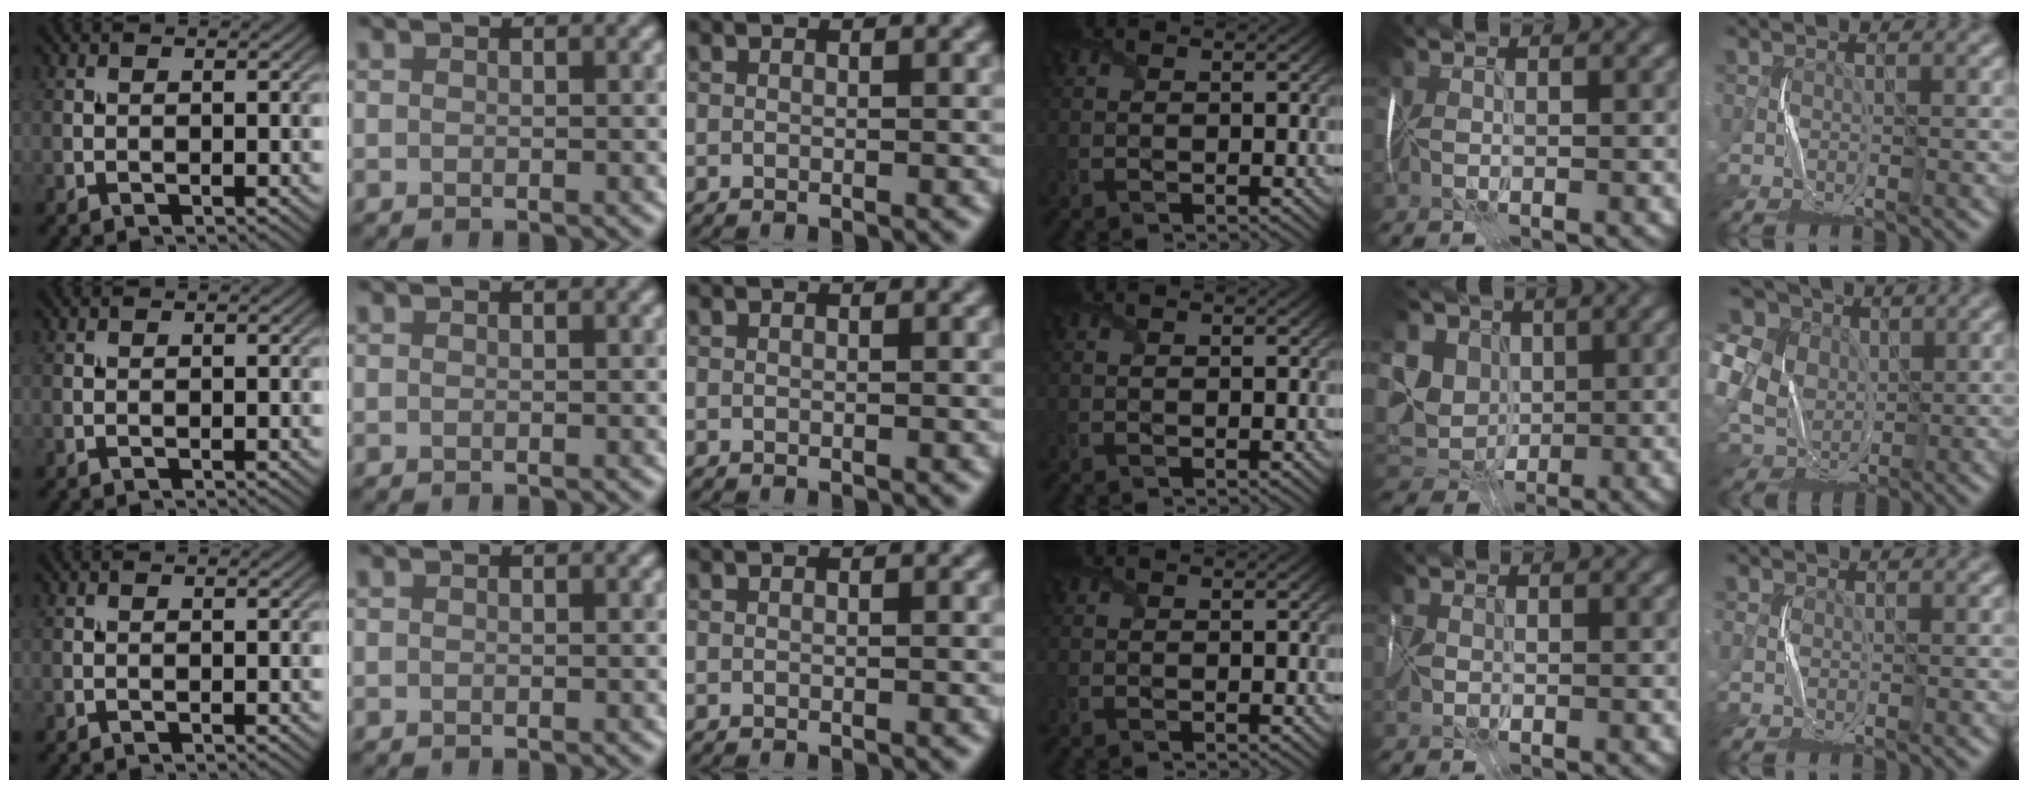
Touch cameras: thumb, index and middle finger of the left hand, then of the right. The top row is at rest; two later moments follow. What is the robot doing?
{"motion": "fold", "object": "shipping label"}